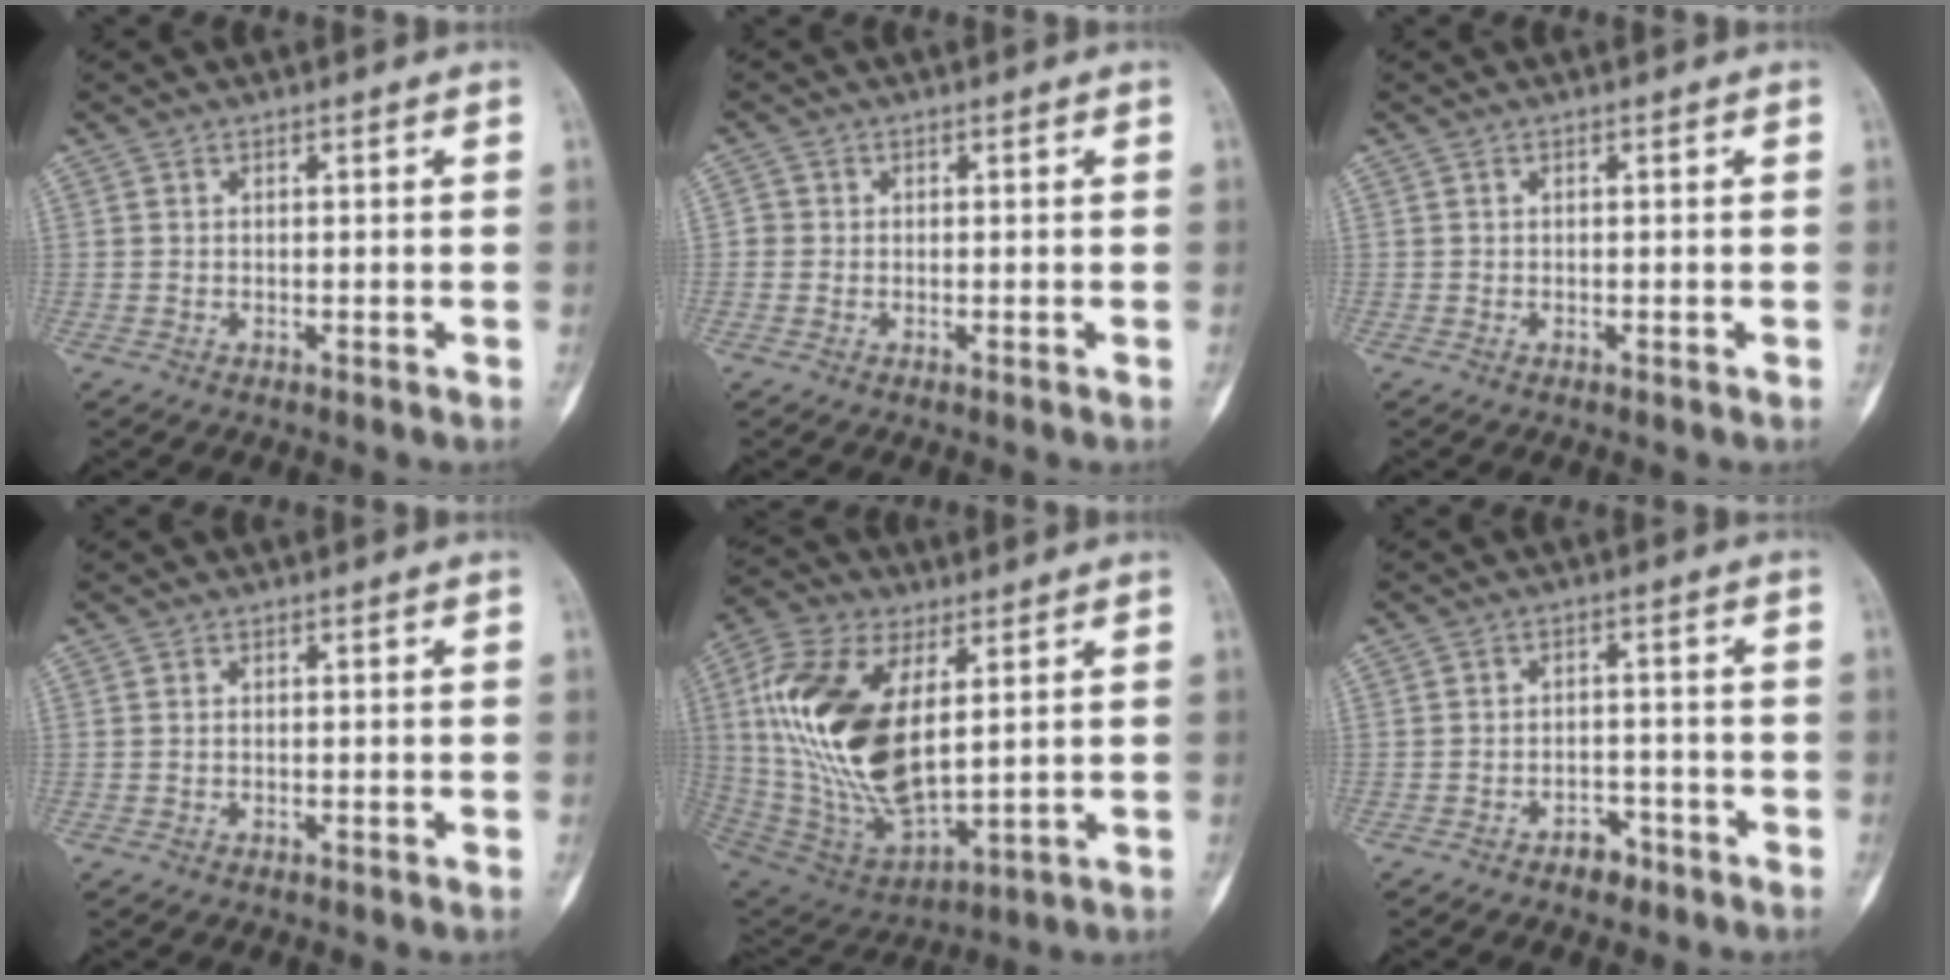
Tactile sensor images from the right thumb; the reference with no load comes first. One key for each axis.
{"total": 1.4, "fx": -0.1, "fy": 1.3, "fz": 0.3, "tx": 0.004, "ty": 0.005, "tz": -0.005}
{"total": 0.0}
{"total": 0.0}
{"total": 23.0, "fx": 4.5, "fy": 11.7, "fz": 19.2, "tx": -0.390, "ty": -0.023, "tz": 0.090}
{"total": 2.6, "fx": -1.8, "fy": 1.5, "fz": 1.0, "tx": -0.011, "ty": 0.013, "tz": -0.026}